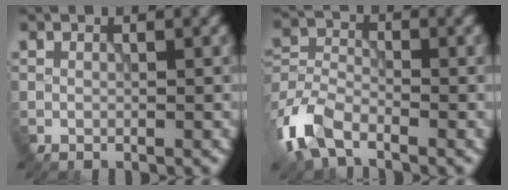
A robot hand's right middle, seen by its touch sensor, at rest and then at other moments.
{"total": 5.3, "force": [-3.6, 2.6, 2.9], "torque": [-0.065, -0.005, -0.083]}